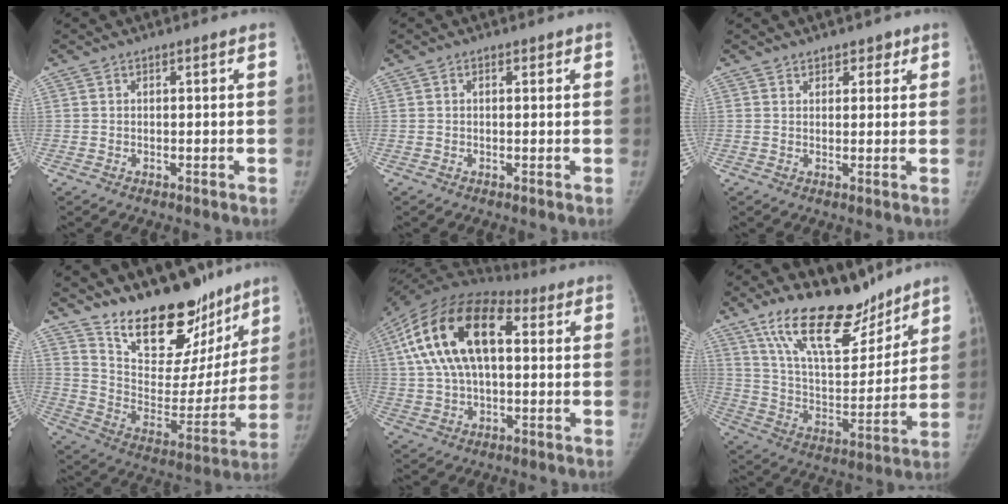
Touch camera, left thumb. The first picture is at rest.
{"total": 0.7, "force": [0.3, 0.5, 0.4], "torque": [0.001, 0.001, 0.001]}
{"total": 2.7, "force": [1.8, 1.8, 0.7], "torque": [0.024, -0.009, 0.021]}
{"total": 23.9, "force": [18.5, 10.8, 10.6], "torque": [-0.111, -0.113, 0.288]}
{"total": 21.1, "force": [5.0, 11.5, 17.0], "torque": [-0.313, 0.030, 0.075]}
{"total": 20.2, "force": [15.0, 8.0, 10.9], "torque": [-0.137, -0.084, 0.261]}